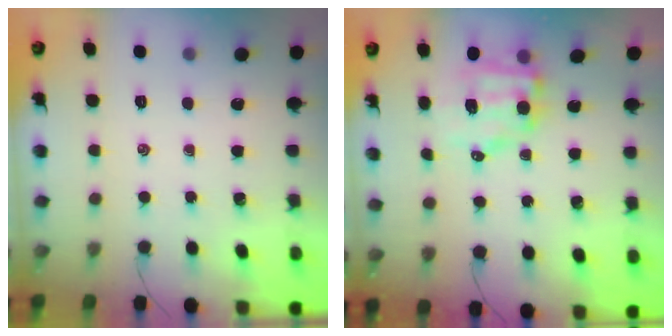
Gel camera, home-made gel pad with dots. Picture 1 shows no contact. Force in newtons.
{"total": 8.4, "press": 8.2, "slide": 1.7}